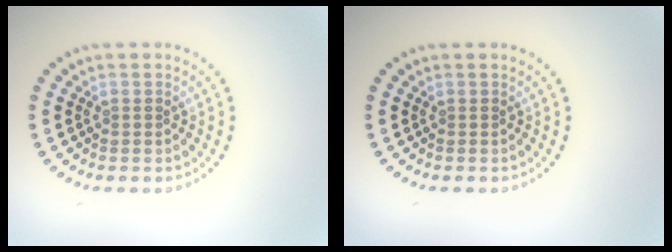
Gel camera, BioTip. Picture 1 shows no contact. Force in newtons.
{"total": 0.0}